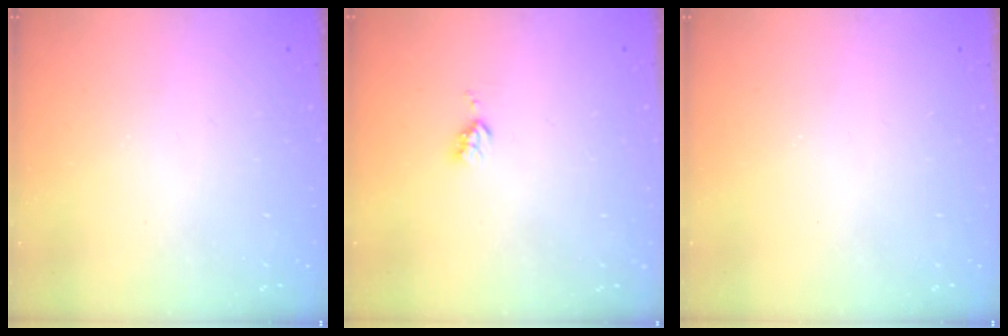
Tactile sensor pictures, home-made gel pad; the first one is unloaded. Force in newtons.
{"total": 3.1, "press": 3.1, "slide": 0.5}
{"total": 0.0}